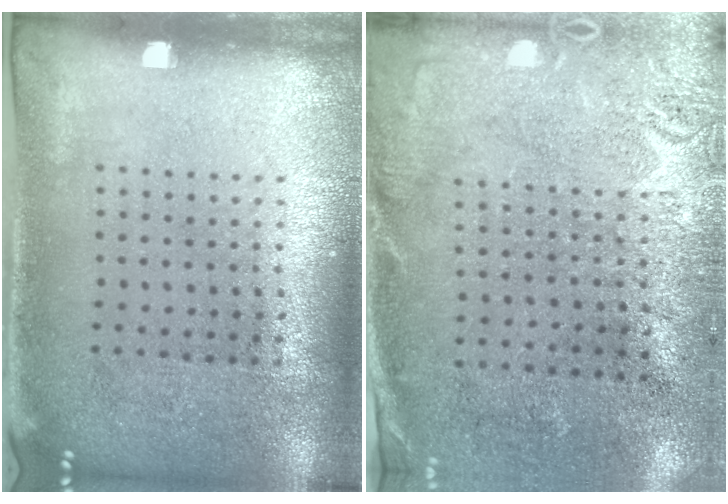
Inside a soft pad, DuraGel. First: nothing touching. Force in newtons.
{"total": 2.7, "press": 2.4, "slide": 1.3}